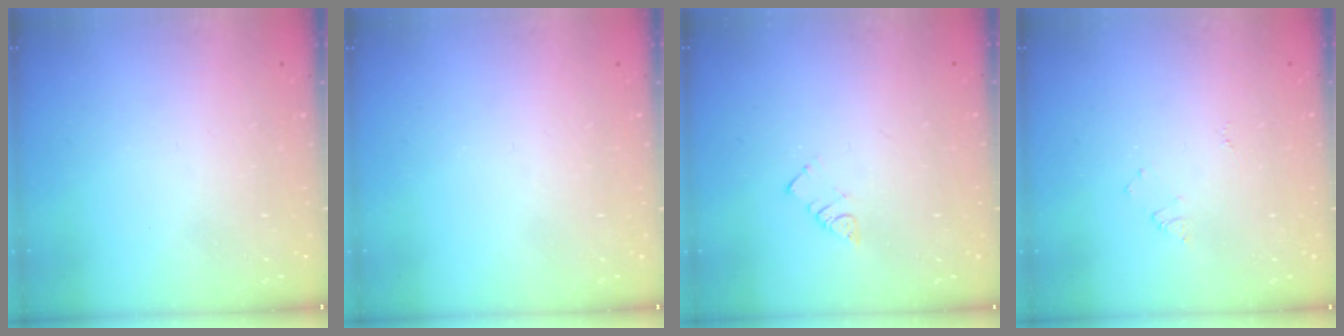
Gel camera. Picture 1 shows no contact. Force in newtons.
{"total": 0.0}
{"total": 2.5, "press": 2.5, "slide": 0.1}
{"total": 4.7, "press": 4.7, "slide": 0.6}